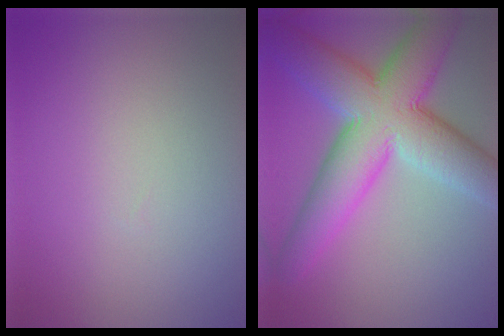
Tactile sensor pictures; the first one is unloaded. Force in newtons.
{"total": 11.6, "press": 11.5, "slide": 0.5}